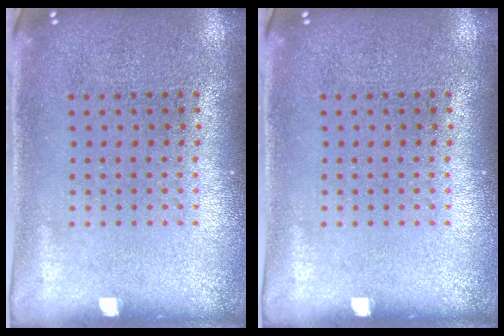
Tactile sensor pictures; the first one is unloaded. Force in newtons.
{"total": 0.0}